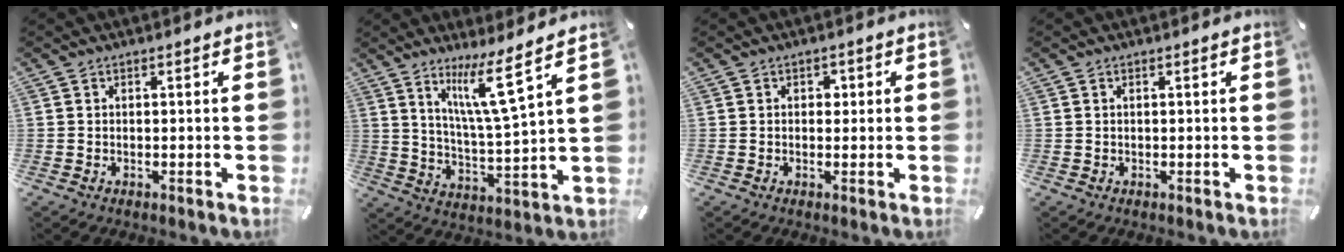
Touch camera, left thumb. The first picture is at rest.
{"total": 11.5, "force": [7.7, 0.4, 8.5], "torque": [-0.162, -0.038, 0.125]}
{"total": 1.4, "force": [0.0, 1.3, 0.4], "torque": [0.004, 0.002, -0.006]}
{"total": 0.0}